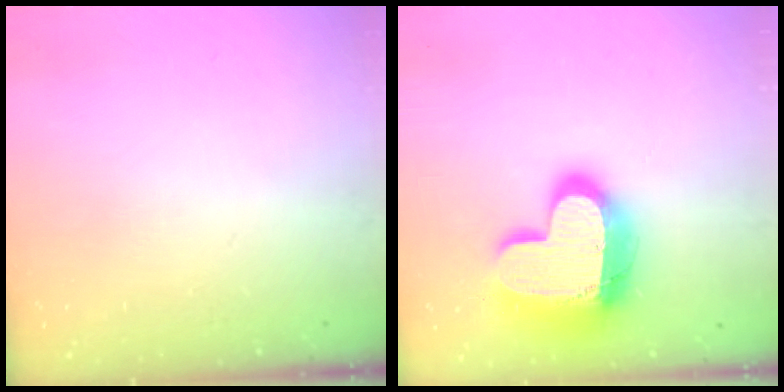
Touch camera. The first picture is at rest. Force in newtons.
{"total": 18.9, "press": 18.8, "slide": 1.5}